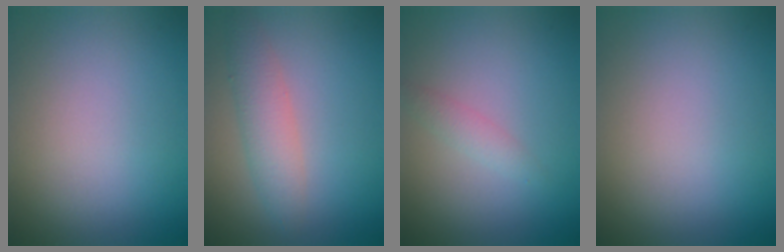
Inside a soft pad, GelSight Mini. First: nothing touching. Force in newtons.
{"total": 2.9, "press": 2.9, "slide": 0.1}
{"total": 1.3, "press": 1.3, "slide": 0.1}
{"total": 0.0}